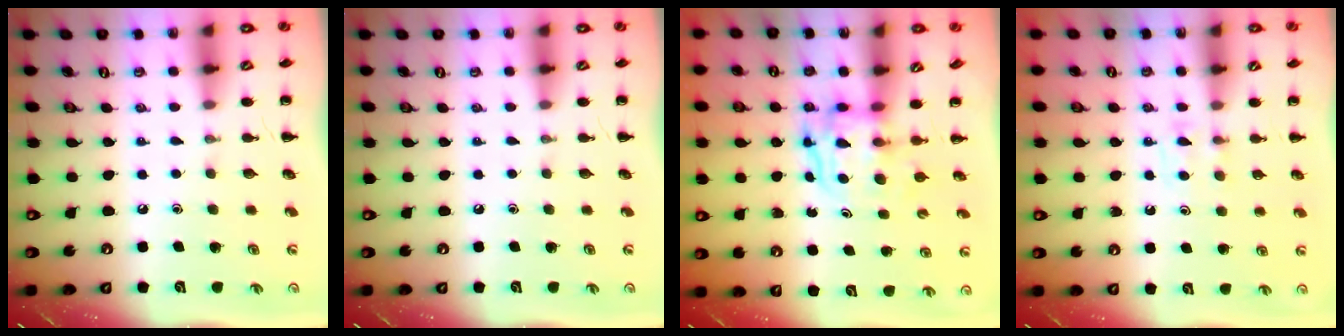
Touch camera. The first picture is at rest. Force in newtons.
{"total": 0.0}
{"total": 3.8, "press": 3.8, "slide": 0.4}
{"total": 4.6, "press": 4.4, "slide": 1.6}